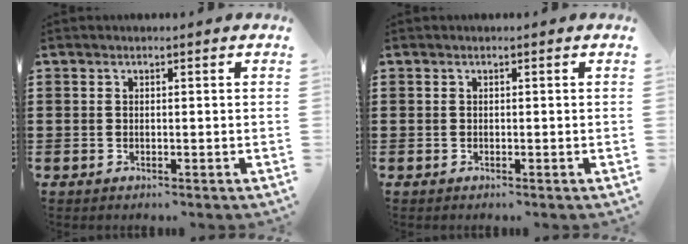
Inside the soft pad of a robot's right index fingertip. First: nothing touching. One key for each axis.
{"total": 0.0}